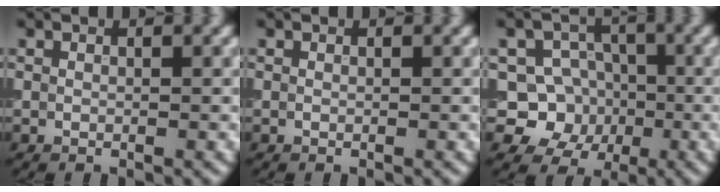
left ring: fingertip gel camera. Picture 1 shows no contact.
{"total": 0.0}
{"total": 5.8, "force": [-1.2, 5.3, 1.8], "torque": [0.000, -0.001, -0.052]}